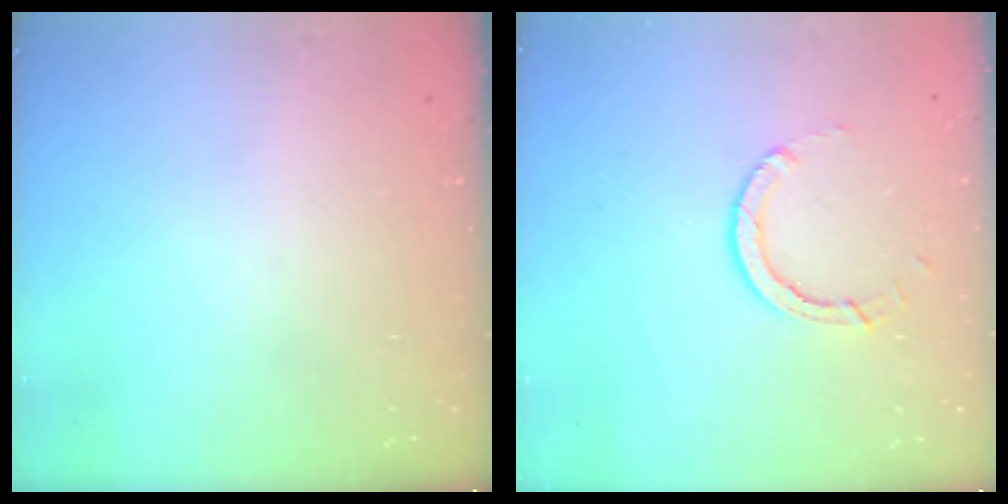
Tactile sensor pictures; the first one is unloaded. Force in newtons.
{"total": 5.6, "press": 5.6, "slide": 0.2}